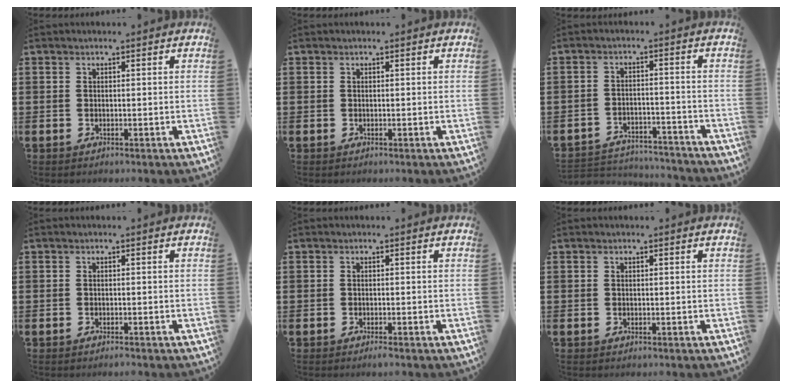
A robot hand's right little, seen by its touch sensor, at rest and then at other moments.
{"total": 0.0}
{"total": 3.5, "force": [-3.4, 0.5, 0.2], "torque": [-0.009, 0.005, -0.074]}
{"total": 0.5, "force": [-0.4, 0.0, 0.3], "torque": [-0.006, -0.003, -0.008]}
{"total": 0.8, "force": [-0.5, 0.0, 0.6], "torque": [-0.009, -0.003, -0.009]}
{"total": 0.0}